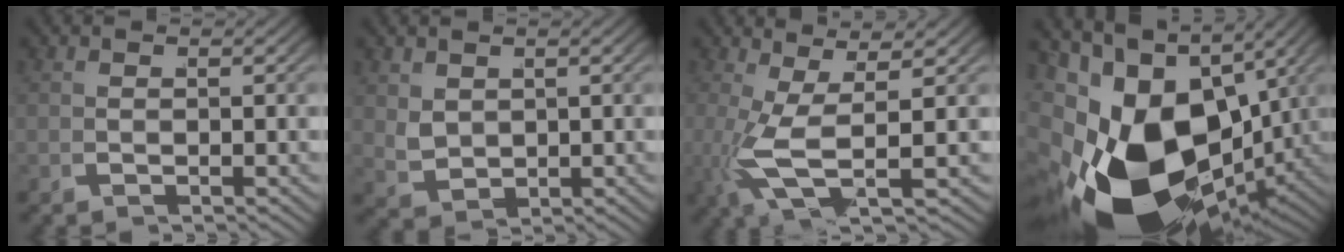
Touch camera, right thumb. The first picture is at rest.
{"total": 2.4, "force": [0.7, 1.7, 1.5], "torque": [-0.039, -0.018, 0.031]}
{"total": 5.7, "force": [0.8, 1.3, 5.5], "torque": [-0.123, -0.010, 0.018]}
{"total": 21.2, "force": [-3.9, 13.1, 16.2], "torque": [-0.301, -0.051, -0.031]}